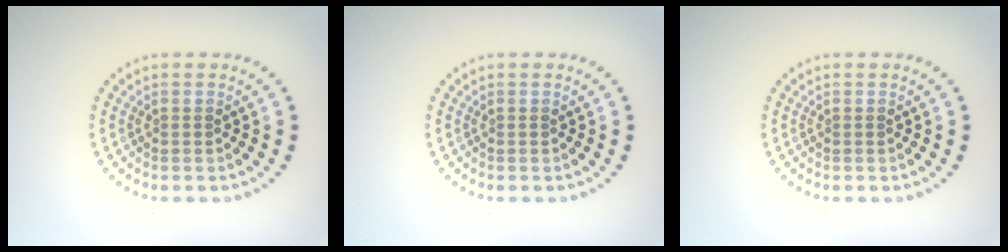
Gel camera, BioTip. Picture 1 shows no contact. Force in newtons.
{"total": 0.0}
{"total": 0.0}